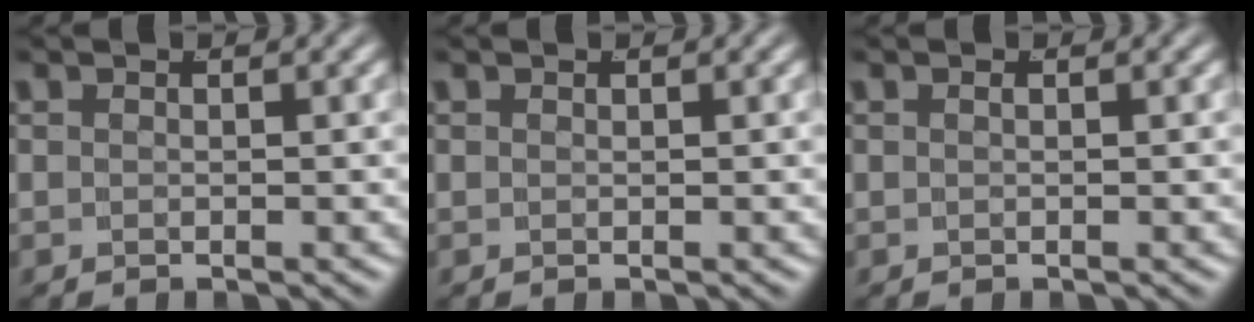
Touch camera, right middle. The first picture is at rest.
{"total": 0.0}
{"total": 0.0}